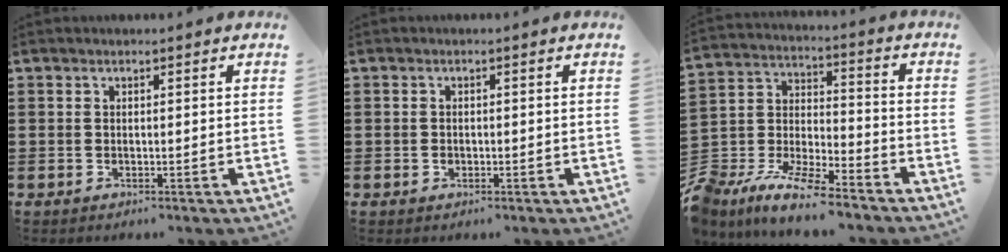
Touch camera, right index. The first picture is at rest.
{"total": 0.7, "force": [-0.3, 0.5, 0.4], "torque": [-0.010, 0.000, -0.005]}
{"total": 7.7, "force": [-7.4, 0.9, 1.9], "torque": [-0.057, -0.003, -0.155]}